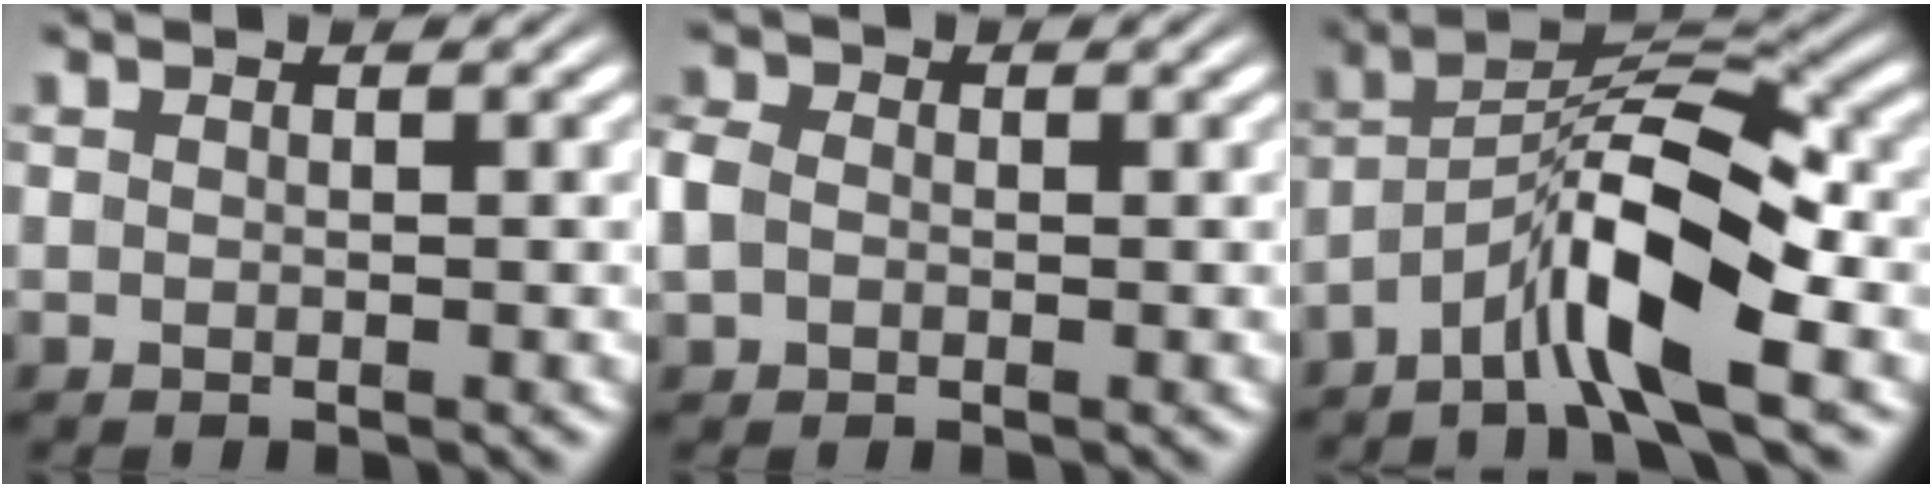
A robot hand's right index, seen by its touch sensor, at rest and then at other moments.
{"total": 2.6, "force": [-0.3, 2.3, 1.2], "torque": [-0.047, -0.012, 0.000]}
{"total": 7.9, "force": [-2.2, 3.3, 6.8], "torque": [-0.122, -0.005, -0.035]}